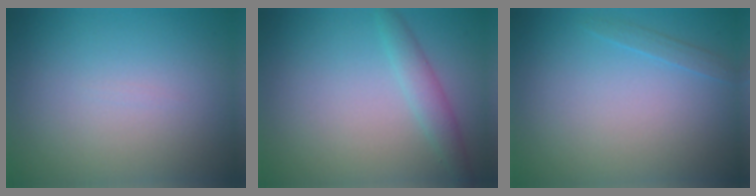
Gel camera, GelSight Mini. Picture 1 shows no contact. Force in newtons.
{"total": 2.0, "press": 2.0, "slide": 0.3}
{"total": 0.9, "press": 0.9, "slide": 0.1}